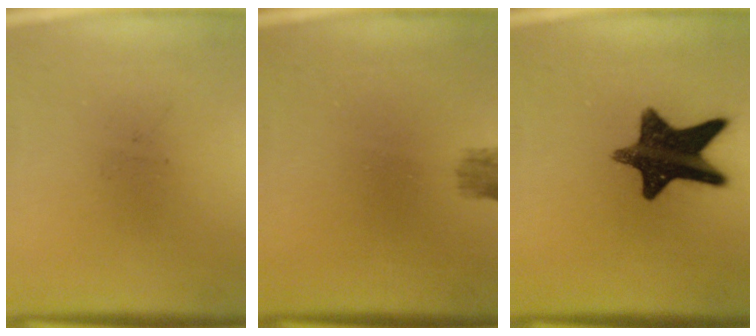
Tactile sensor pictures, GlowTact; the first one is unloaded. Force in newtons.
{"total": 2.3}
{"total": 13.5}